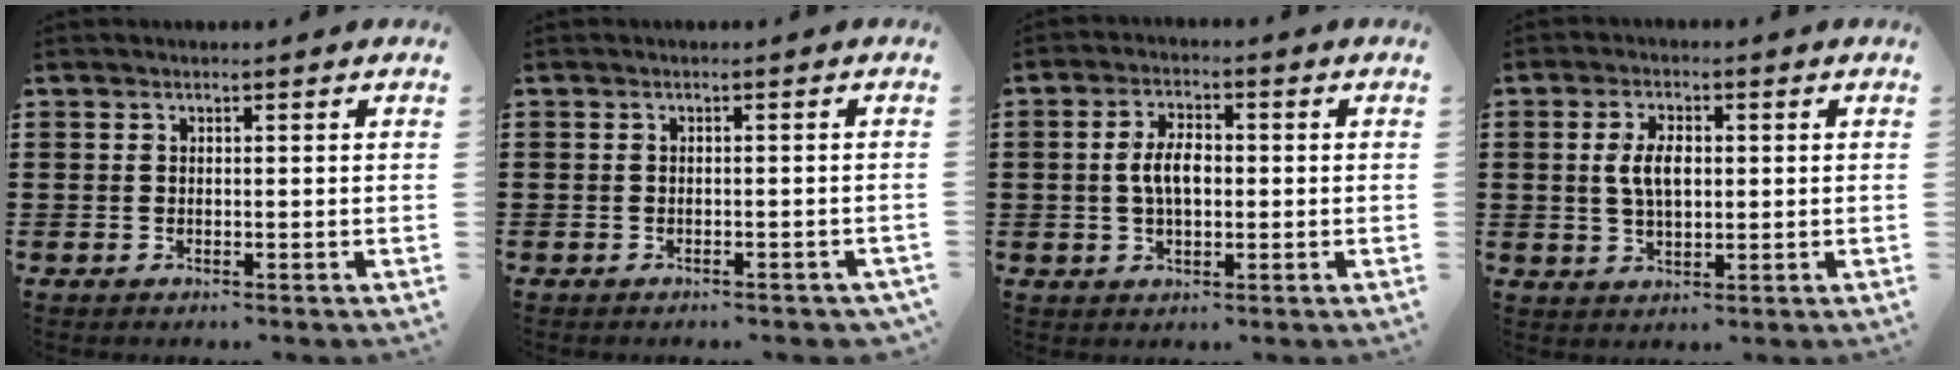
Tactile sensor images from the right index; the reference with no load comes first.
{"total": 0.9, "force": [-0.8, 0.3, 0.2], "torque": [-0.009, -0.003, -0.016]}
{"total": 5.2, "force": [0.0, 2.6, 4.5], "torque": [-0.094, 0.006, -0.006]}
{"total": 5.1, "force": [0.5, 2.5, 4.4], "torque": [-0.088, 0.004, 0.003]}